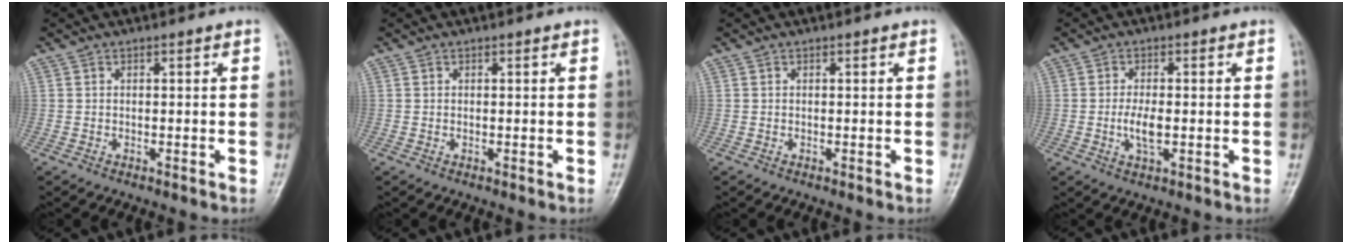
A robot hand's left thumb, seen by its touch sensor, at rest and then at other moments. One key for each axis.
{"total": 0.0}
{"total": 0.0}
{"total": 4.0, "fx": -0.5, "fy": 1.7, "fz": 3.6, "tx": -0.072, "ty": -0.005, "tz": -0.011}